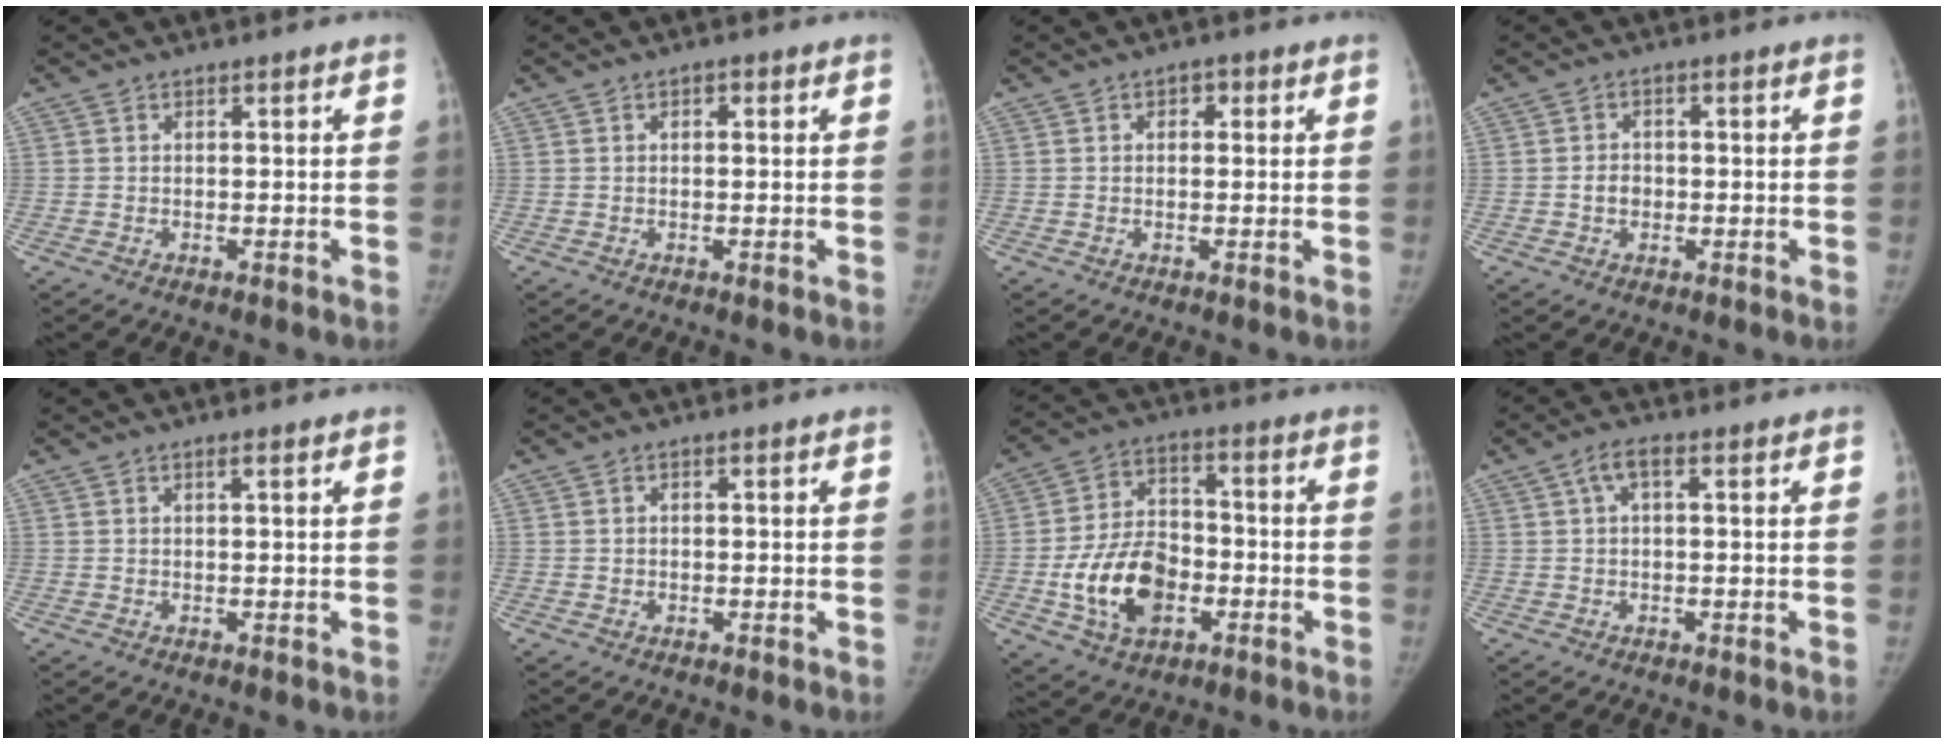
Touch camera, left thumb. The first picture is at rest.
{"total": 1.1, "force": [0.3, 0.6, 0.9], "torque": [-0.012, 0.002, 0.003]}
{"total": 1.8, "force": [0.6, 1.2, 1.2], "torque": [-0.006, 0.003, 0.004]}
{"total": 2.5, "force": [-0.5, 2.1, 1.3], "torque": [-0.011, 0.008, -0.011]}
{"total": 0.7, "force": [0.4, 0.0, 0.6], "torque": [-0.012, 0.000, 0.008]}
{"total": 0.5, "force": [-0.1, 0.5, 0.0], "torque": [0.005, 0.001, -0.002]}
{"total": 14.3, "force": [-4.2, 9.6, 9.8], "torque": [-0.153, 0.022, -0.072]}
{"total": 3.1, "force": [0.9, 1.1, 2.8], "torque": [-0.061, 0.016, 0.018]}